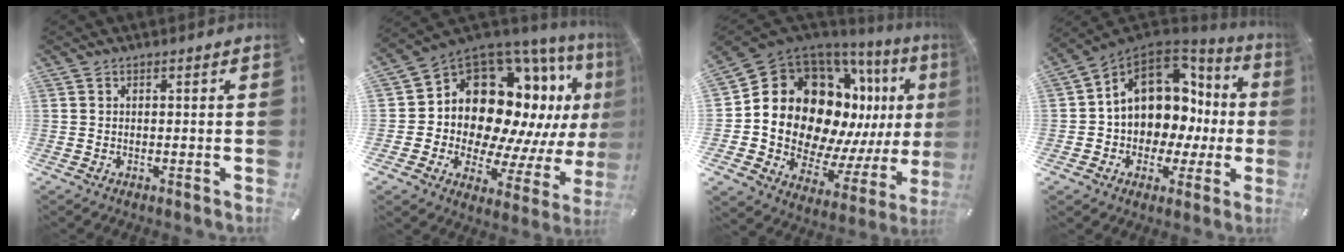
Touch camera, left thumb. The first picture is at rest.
{"total": 16.6, "force": [6.5, 12.1, 9.3], "torque": [-0.163, -0.089, 0.128]}
{"total": 19.3, "force": [5.7, 14.9, 10.7], "torque": [-0.185, -0.084, 0.130]}
{"total": 13.2, "force": [3.5, 10.5, 7.2], "torque": [-0.120, -0.031, 0.067]}